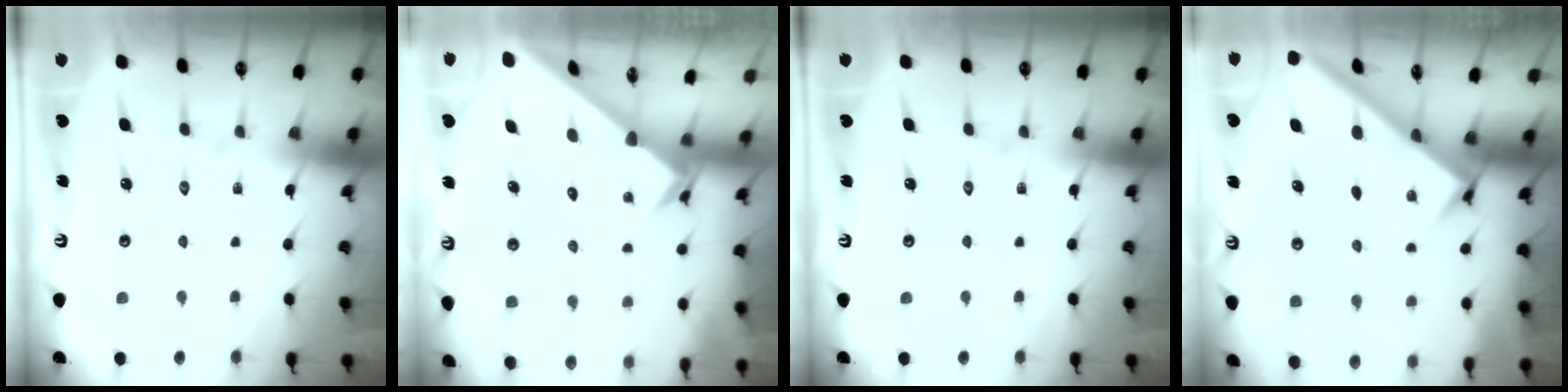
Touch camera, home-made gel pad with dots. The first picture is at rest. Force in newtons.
{"total": 2.6, "press": 2.6, "slide": 0.2}
{"total": 0.0}
{"total": 2.7, "press": 2.6, "slide": 0.3}